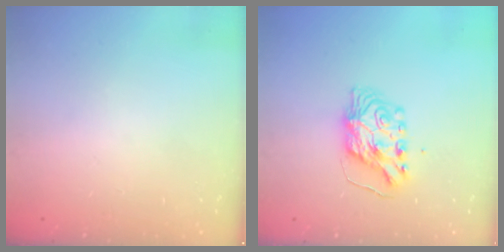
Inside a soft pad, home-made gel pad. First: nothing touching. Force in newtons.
{"total": 7.2, "press": 7.2, "slide": 0.8}